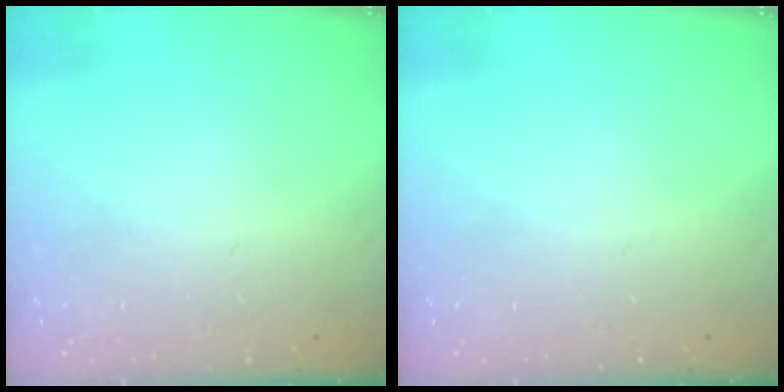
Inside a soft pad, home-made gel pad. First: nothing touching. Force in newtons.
{"total": 0.0}